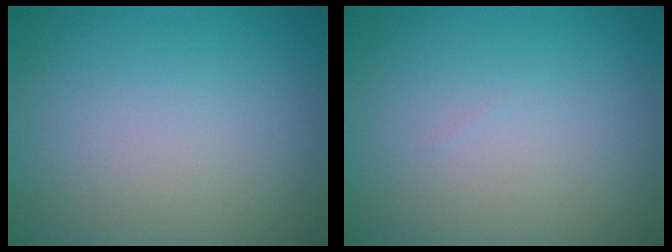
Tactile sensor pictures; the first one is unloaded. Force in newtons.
{"total": 0.0}